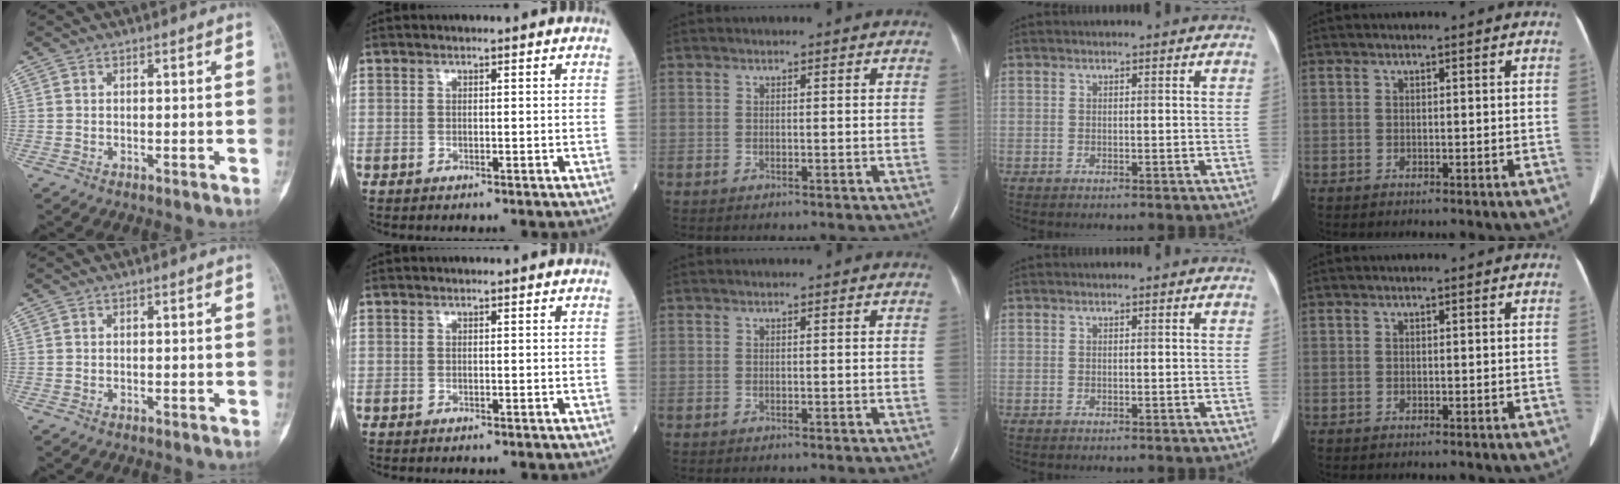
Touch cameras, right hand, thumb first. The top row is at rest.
{}